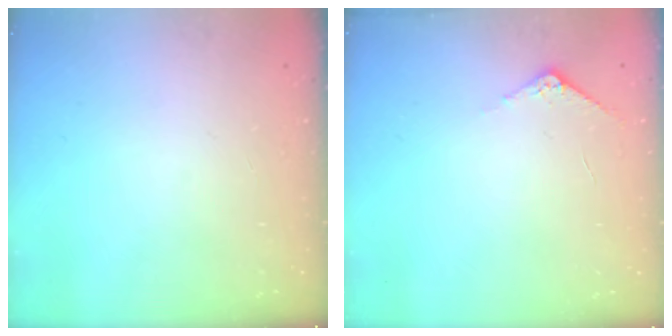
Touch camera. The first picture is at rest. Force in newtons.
{"total": 5.7, "press": 5.7, "slide": 0.6}